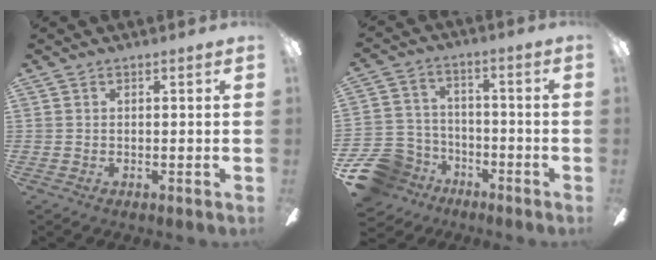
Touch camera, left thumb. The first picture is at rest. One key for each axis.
{"total": 12.6, "fx": -7.4, "fy": 9.4, "fz": 4.0, "tx": -0.106, "ty": 0.051, "tz": -0.132}